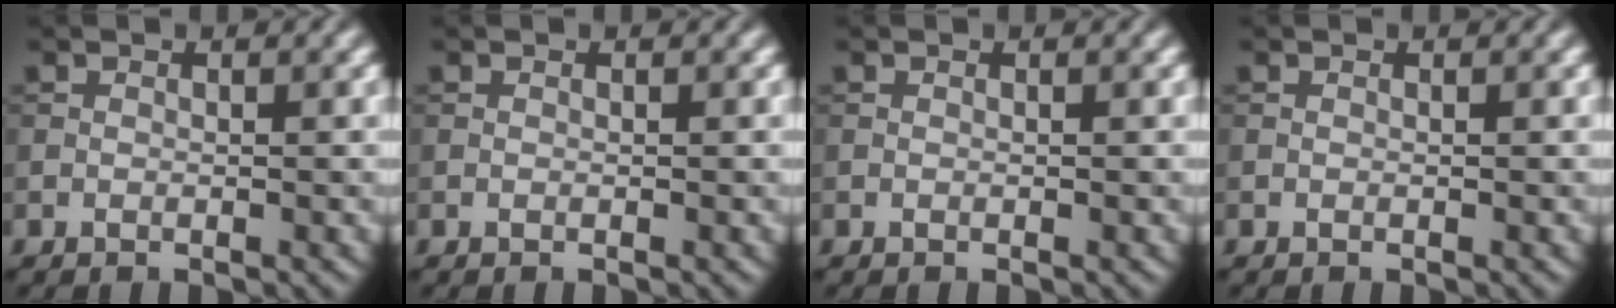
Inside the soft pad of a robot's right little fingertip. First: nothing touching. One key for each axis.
{"total": 0.0}
{"total": 0.0}
{"total": 0.0}